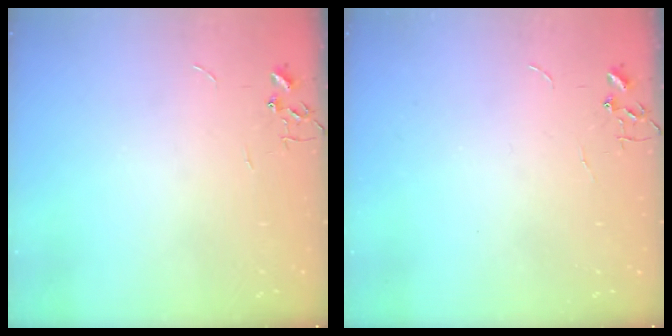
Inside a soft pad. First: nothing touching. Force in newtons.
{"total": 0.0}